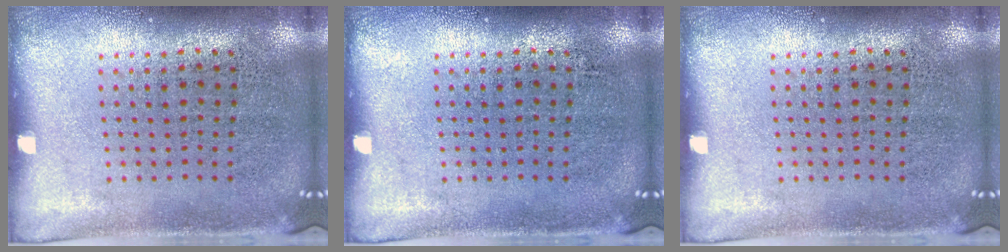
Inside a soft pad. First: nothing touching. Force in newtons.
{"total": 0.0}
{"total": 0.0}